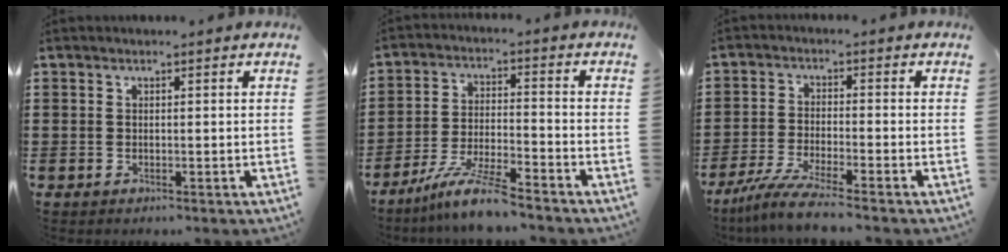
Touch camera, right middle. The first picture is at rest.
{"total": 8.4, "force": [-7.1, 0.1, 4.4], "torque": [-0.098, -0.011, -0.140]}
{"total": 6.0, "force": [-5.1, -0.2, 3.2], "torque": [-0.078, -0.021, -0.102]}